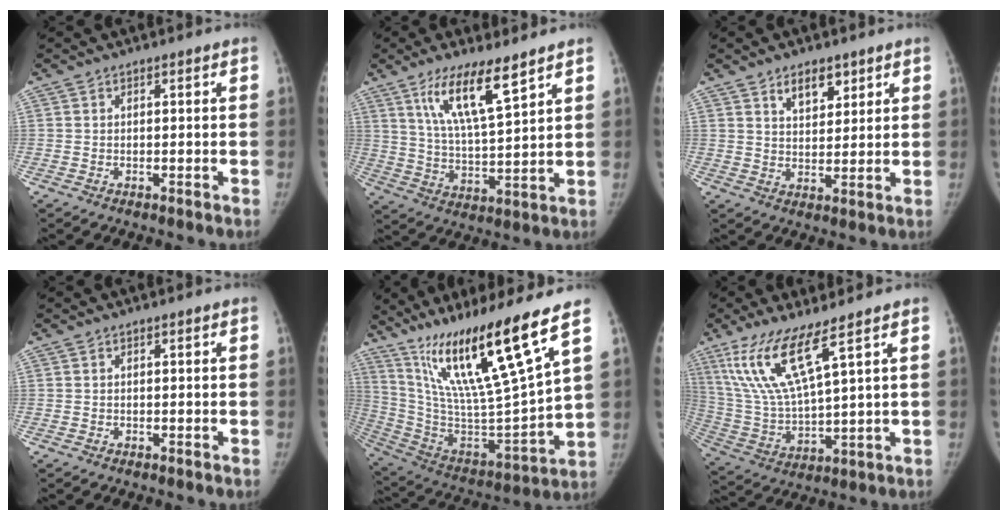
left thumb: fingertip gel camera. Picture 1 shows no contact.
{"total": 11.8, "force": [7.2, 2.4, 9.0], "torque": [-0.156, -0.038, 0.140]}
{"total": 5.8, "force": [3.6, 3.1, 3.2], "torque": [-0.026, -0.024, 0.060]}
{"total": 0.0}
{"total": 24.3, "force": [15.0, 1.6, 19.1], "torque": [-0.313, -0.070, 0.276]}
{"total": 13.3, "force": [7.7, 2.1, 10.6], "torque": [-0.234, -0.039, 0.166]}